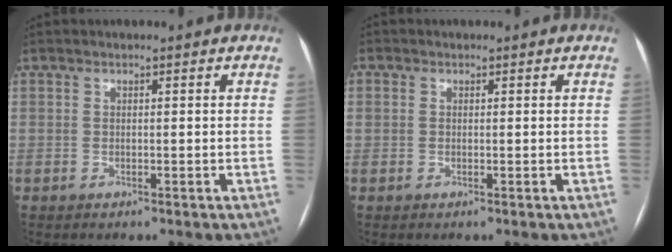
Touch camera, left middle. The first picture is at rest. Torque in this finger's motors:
{"motor_torque": [1.19, -0.95, 1.05, 0.21]}